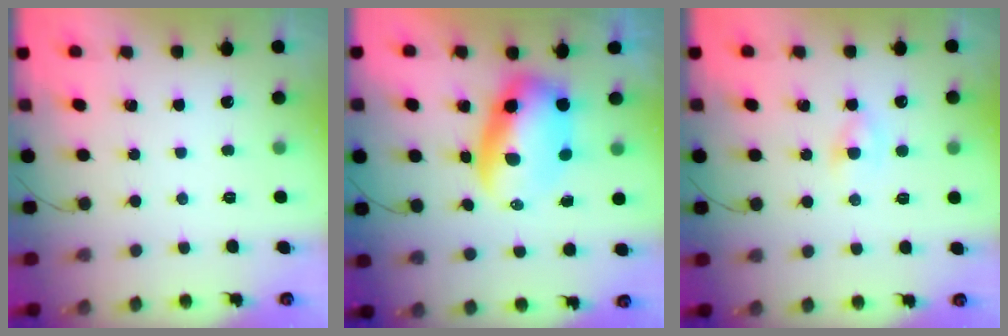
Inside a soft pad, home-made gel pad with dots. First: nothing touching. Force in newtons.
{"total": 8.9, "press": 8.6, "slide": 2.4}
{"total": 2.5, "press": 2.4, "slide": 0.9}